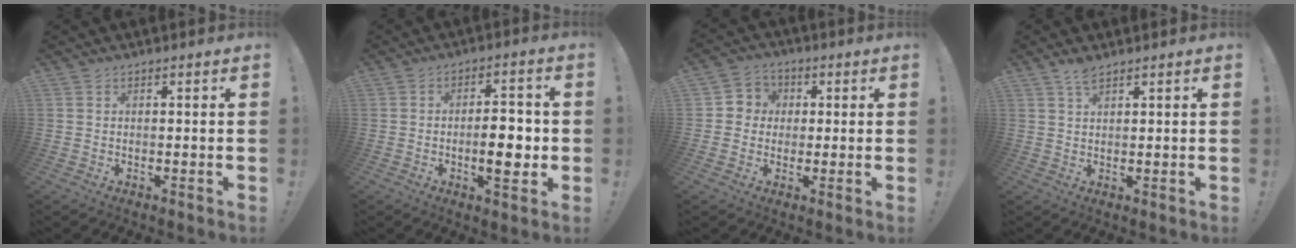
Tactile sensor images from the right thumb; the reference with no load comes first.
{"total": 9.2, "force": [-1.7, 3.6, 8.3], "torque": [-0.103, 0.004, -0.031]}
{"total": 5.8, "force": [-0.4, 5.7, 1.2], "torque": [-0.017, 0.013, -0.005]}
{"total": 3.1, "force": [2.4, 0.7, 1.9], "torque": [-0.034, -0.010, 0.042]}